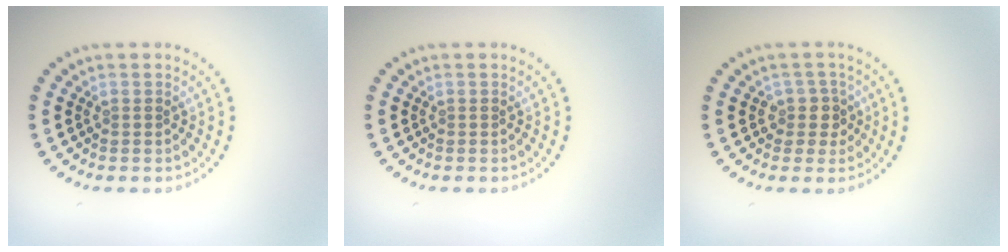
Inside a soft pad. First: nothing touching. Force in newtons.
{"total": 0.0}
{"total": 2.1, "press": 1.7, "slide": 1.2}